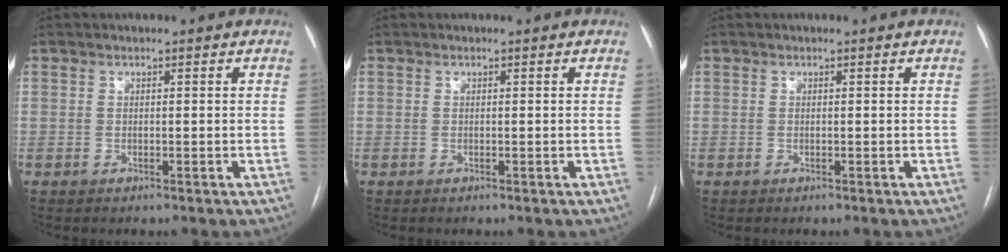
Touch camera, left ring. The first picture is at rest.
{"total": 0.0}
{"total": 0.0}